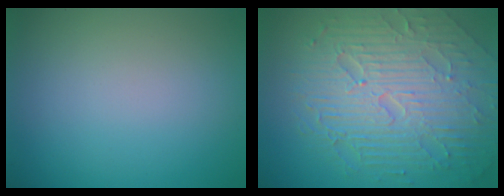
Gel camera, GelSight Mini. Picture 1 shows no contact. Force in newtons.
{"total": 9.9, "press": 6.4, "slide": 7.5}